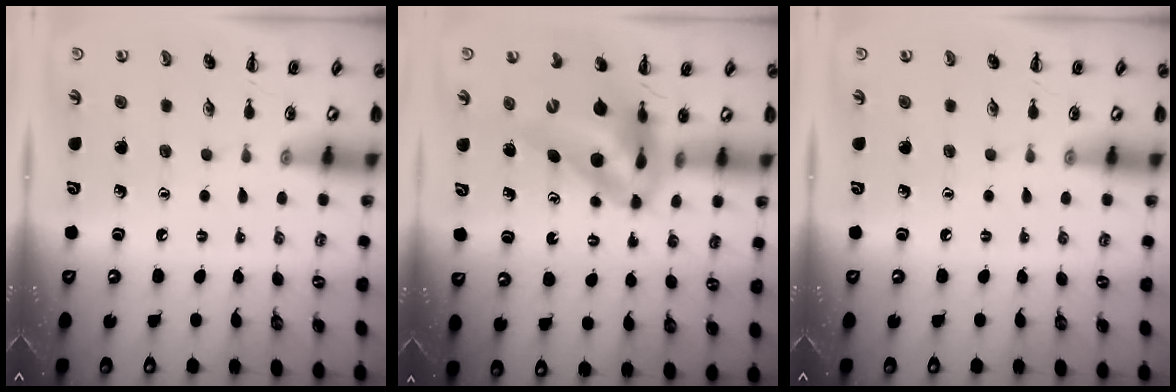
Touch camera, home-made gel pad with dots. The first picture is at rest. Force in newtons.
{"total": 12.2, "press": 11.6, "slide": 3.8}
{"total": 0.0}